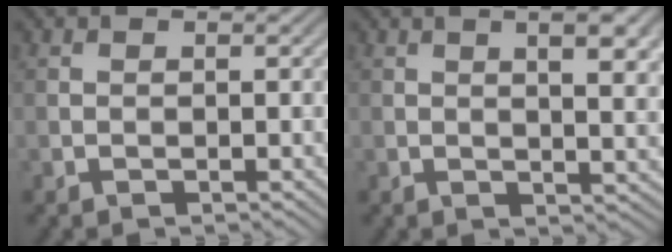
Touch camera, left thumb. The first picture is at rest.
{"total": 8.0, "force": [2.6, 2.3, 7.3], "torque": [-0.091, 0.014, 0.034]}